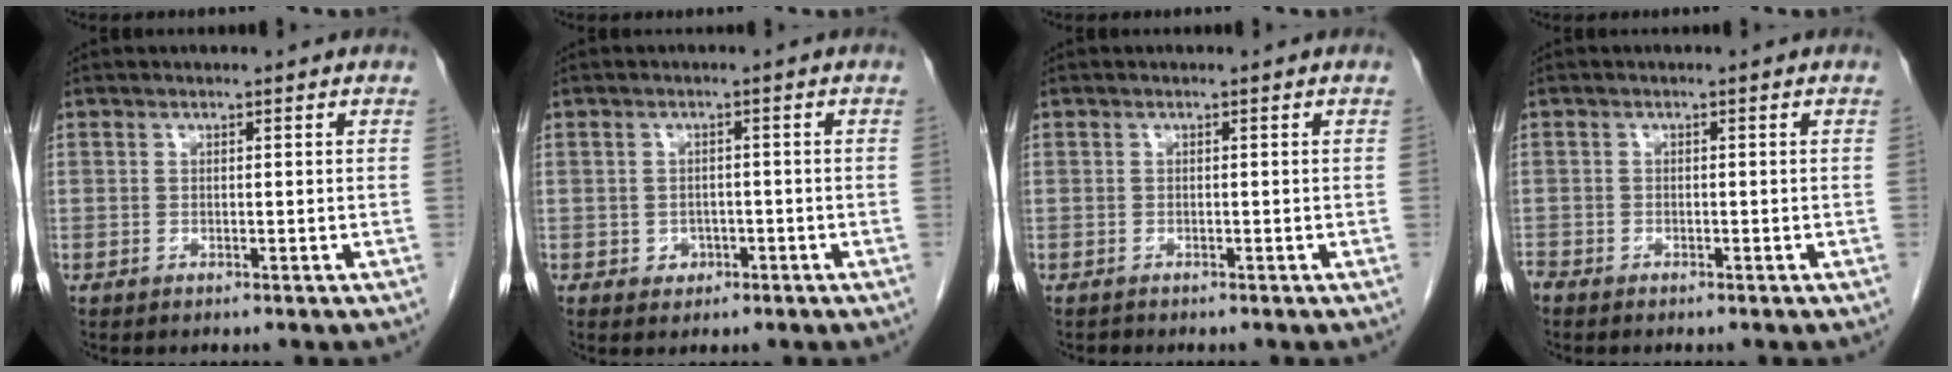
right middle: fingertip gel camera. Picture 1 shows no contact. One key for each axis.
{"total": 2.0, "fx": -0.8, "fy": 1.7, "fz": 0.7, "tx": -0.006, "ty": 0.007, "tz": -0.005}
{"total": 0.0}
{"total": 1.4, "fx": -1.2, "fy": 0.4, "fz": 0.4, "tx": -0.012, "ty": -0.002, "tz": -0.024}